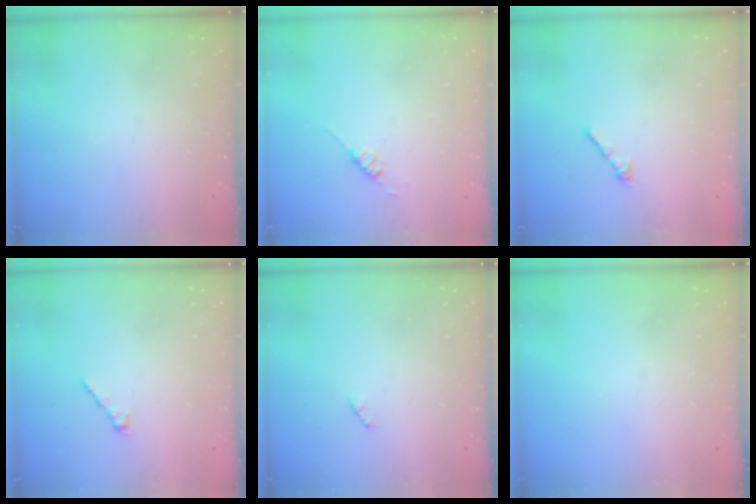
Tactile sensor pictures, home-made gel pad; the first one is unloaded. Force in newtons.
{"total": 2.6, "press": 2.6, "slide": 0.3}
{"total": 0.6, "press": 0.4, "slide": 0.4}
{"total": 1.7, "press": 1.5, "slide": 0.6}
{"total": 2.5, "press": 2.5, "slide": 0.3}
{"total": 0.0}